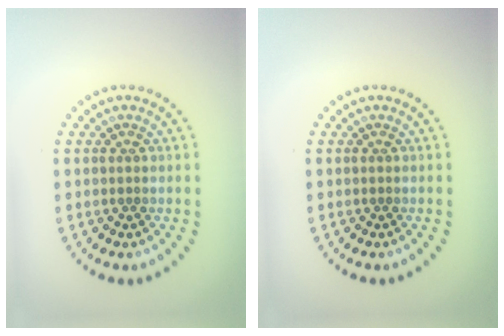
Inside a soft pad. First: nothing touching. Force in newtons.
{"total": 0.0}